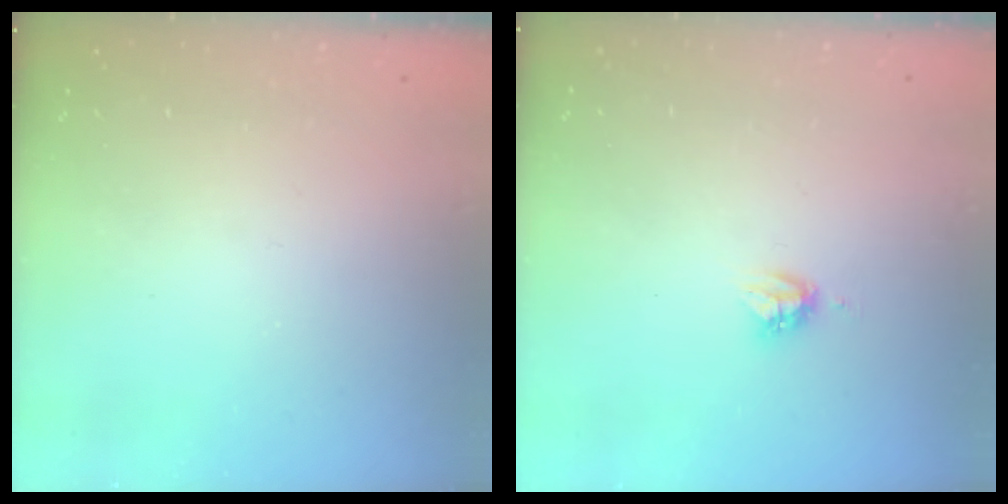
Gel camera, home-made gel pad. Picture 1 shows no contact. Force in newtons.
{"total": 4.1, "press": 4.1, "slide": 0.2}